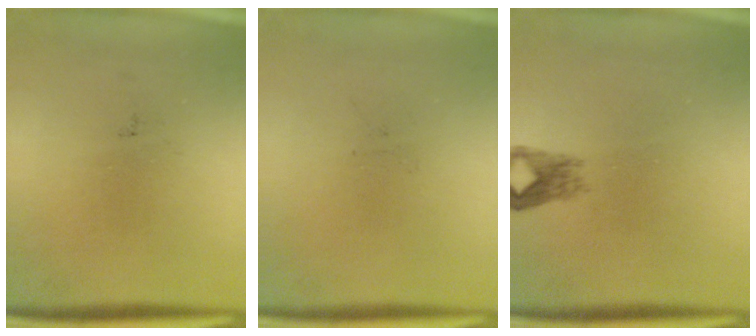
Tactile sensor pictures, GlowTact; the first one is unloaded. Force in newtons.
{"total": 0.0}
{"total": 1.9}